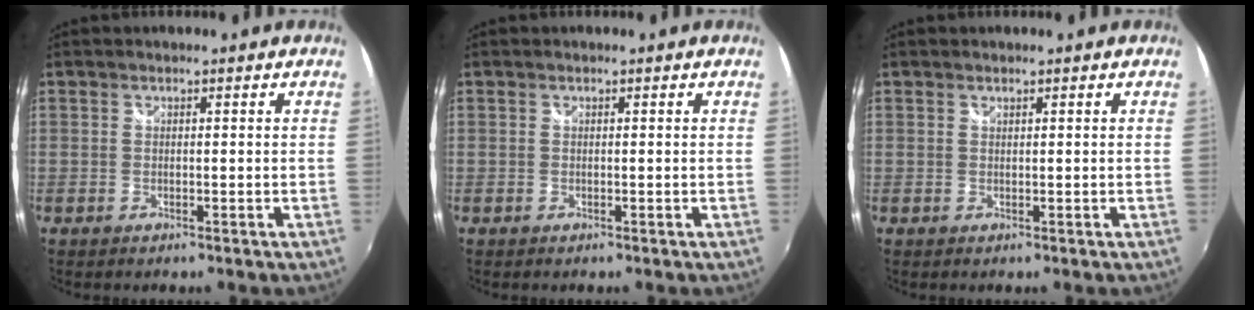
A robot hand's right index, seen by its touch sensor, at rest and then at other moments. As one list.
[{"total": 0.0}, {"total": 0.0}]